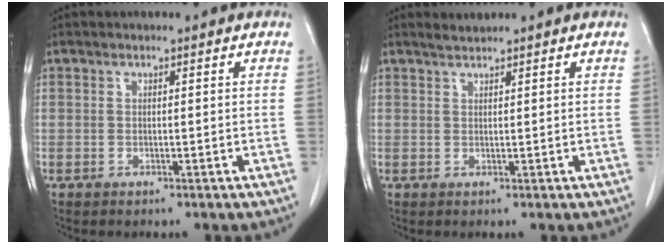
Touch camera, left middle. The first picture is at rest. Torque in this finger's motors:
{"motor_torque": [0.11, -0.04, -0.07, 0.00]}